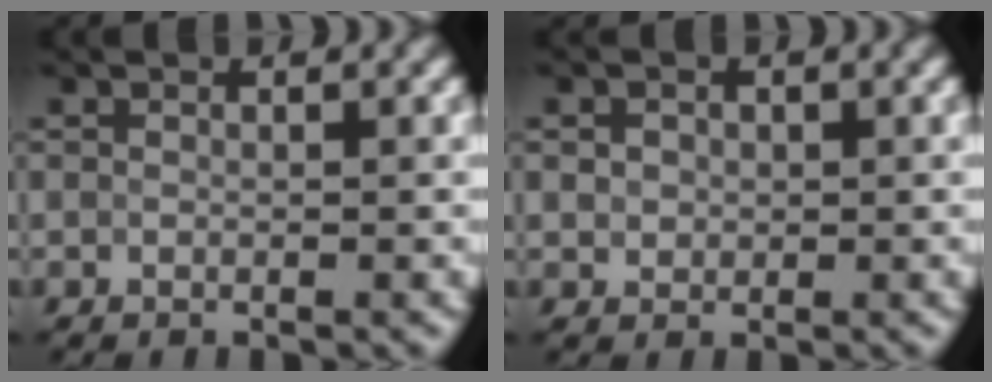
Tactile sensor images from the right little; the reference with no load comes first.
{"total": 2.0, "force": [0.7, 1.6, 1.0], "torque": [-0.014, 0.012, 0.006]}